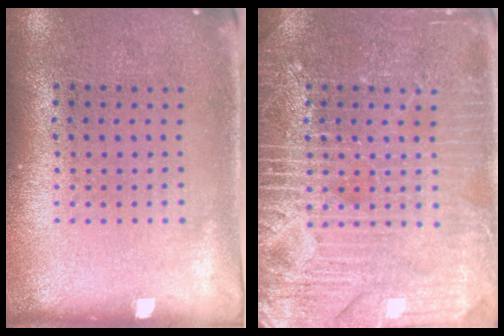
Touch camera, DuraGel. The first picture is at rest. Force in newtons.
{"total": 6.0, "press": 6.0, "slide": 0.9}